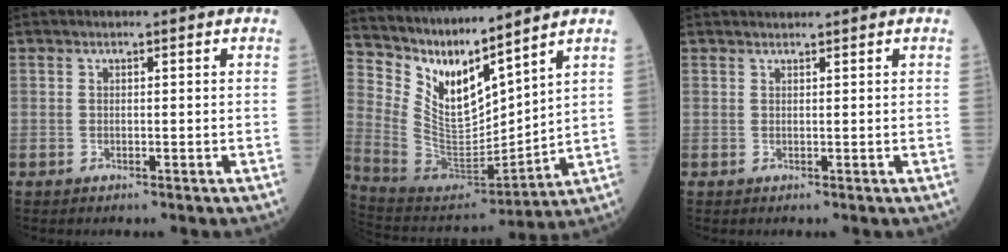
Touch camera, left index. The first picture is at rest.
{"total": 12.6, "force": [9.8, 2.5, 7.6], "torque": [-0.157, -0.008, 0.205]}
{"total": 1.4, "force": [1.3, -0.4, 0.2], "torque": [-0.001, 0.012, 0.028]}